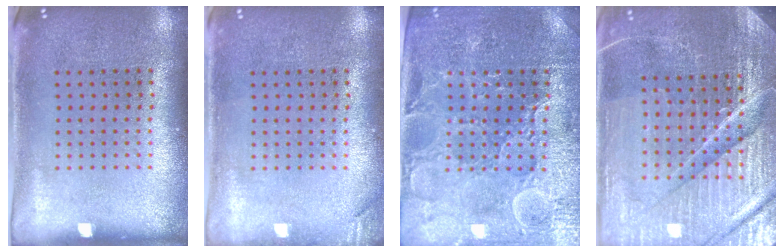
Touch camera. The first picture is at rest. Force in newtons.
{"total": 1.1, "press": 1.1, "slide": 0.3}
{"total": 3.9, "press": 3.8, "slide": 1.0}
{"total": 5.8, "press": 5.3, "slide": 2.4}